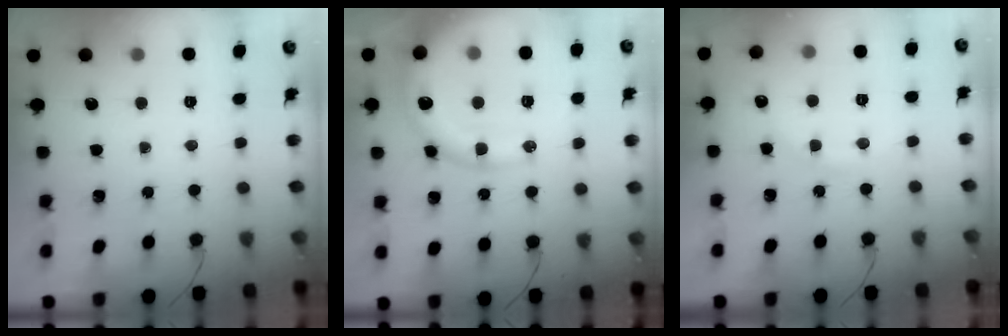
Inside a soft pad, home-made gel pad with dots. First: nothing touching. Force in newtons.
{"total": 18.2, "press": 17.9, "slide": 3.2}
{"total": 8.4, "press": 8.3, "slide": 1.6}